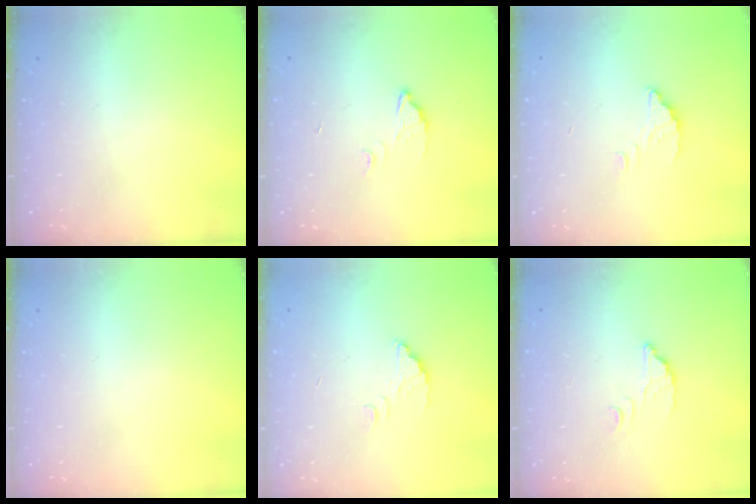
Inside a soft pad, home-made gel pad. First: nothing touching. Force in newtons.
{"total": 3.4, "press": 3.4, "slide": 0.3}
{"total": 2.6, "press": 2.5, "slide": 0.3}
{"total": 0.0}
{"total": 3.1, "press": 3.1, "slide": 0.2}
{"total": 3.0, "press": 3.0, "slide": 0.2}